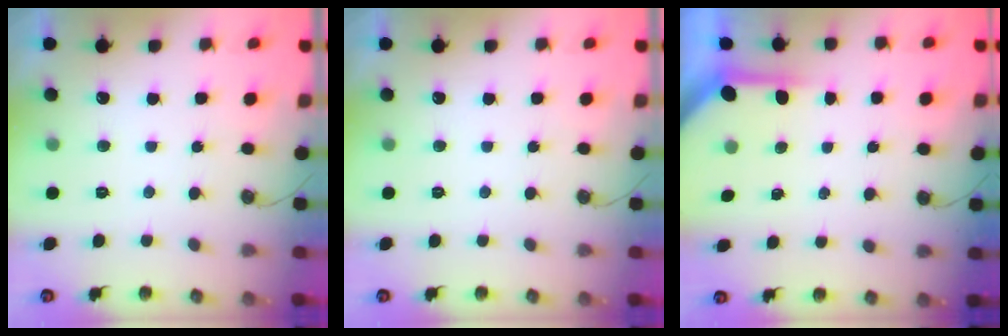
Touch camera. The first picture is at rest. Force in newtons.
{"total": 0.0}
{"total": 3.9, "press": 3.9, "slide": 0.3}